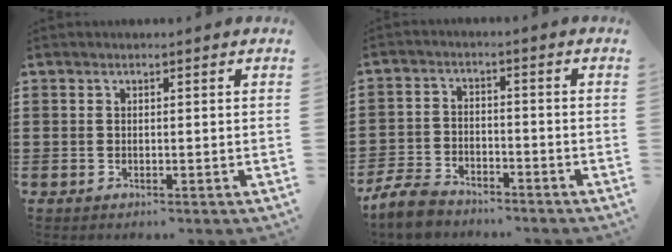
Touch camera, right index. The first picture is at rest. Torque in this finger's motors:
{"motor_torque": [-0.94, 1.19, -1.05, -0.21]}